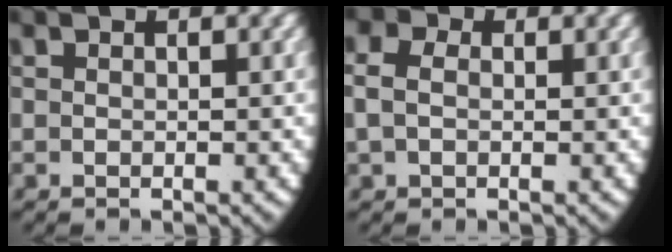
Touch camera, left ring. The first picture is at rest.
{"total": 2.7, "force": [0.4, 2.2, 1.6], "torque": [-0.045, -0.002, 0.005]}